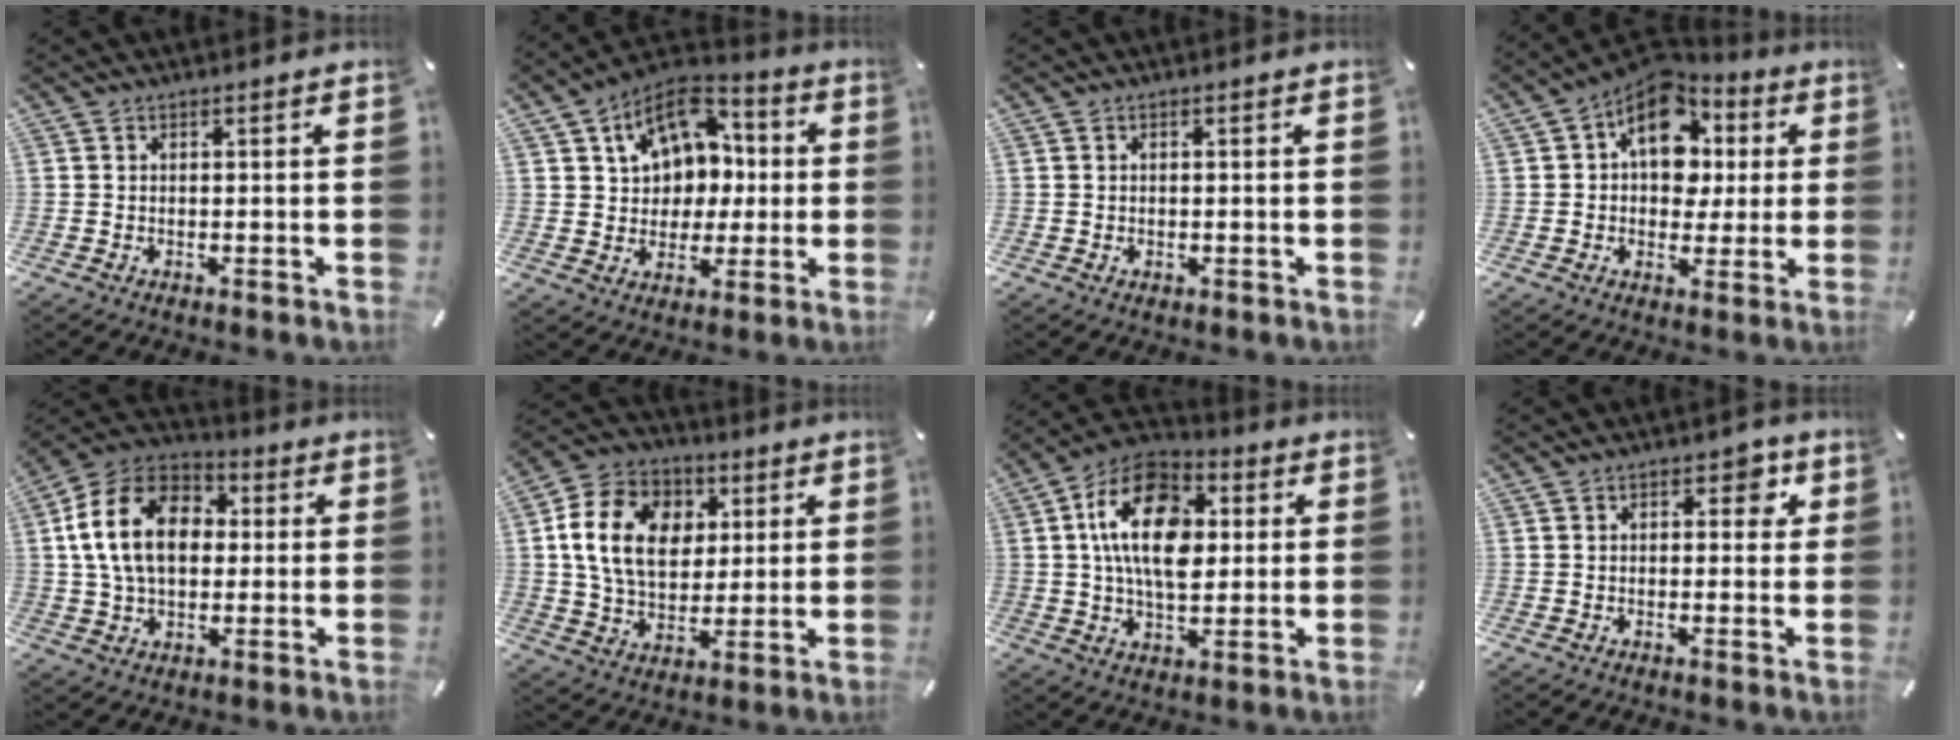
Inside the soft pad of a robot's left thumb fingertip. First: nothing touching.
{"total": 13.0, "force": [4.1, 11.0, 5.6], "torque": [-0.088, -0.015, 0.081]}
{"total": 0.6, "force": [0.0, 0.5, 0.3], "torque": [-0.005, 0.004, -0.001]}
{"total": 13.6, "force": [4.5, 9.9, 8.1], "torque": [-0.119, -0.026, 0.083]}
{"total": 17.1, "force": [1.8, 12.6, 11.4], "torque": [-0.249, 0.014, 0.026]}
{"total": 16.4, "force": [3.7, 12.6, 9.9], "torque": [-0.201, 0.009, 0.066]}
{"total": 17.7, "force": [3.0, 11.4, 13.2], "torque": [-0.241, 0.004, 0.047]}
{"total": 4.2, "force": [1.2, 2.6, 3.1], "torque": [-0.026, -0.004, 0.009]}